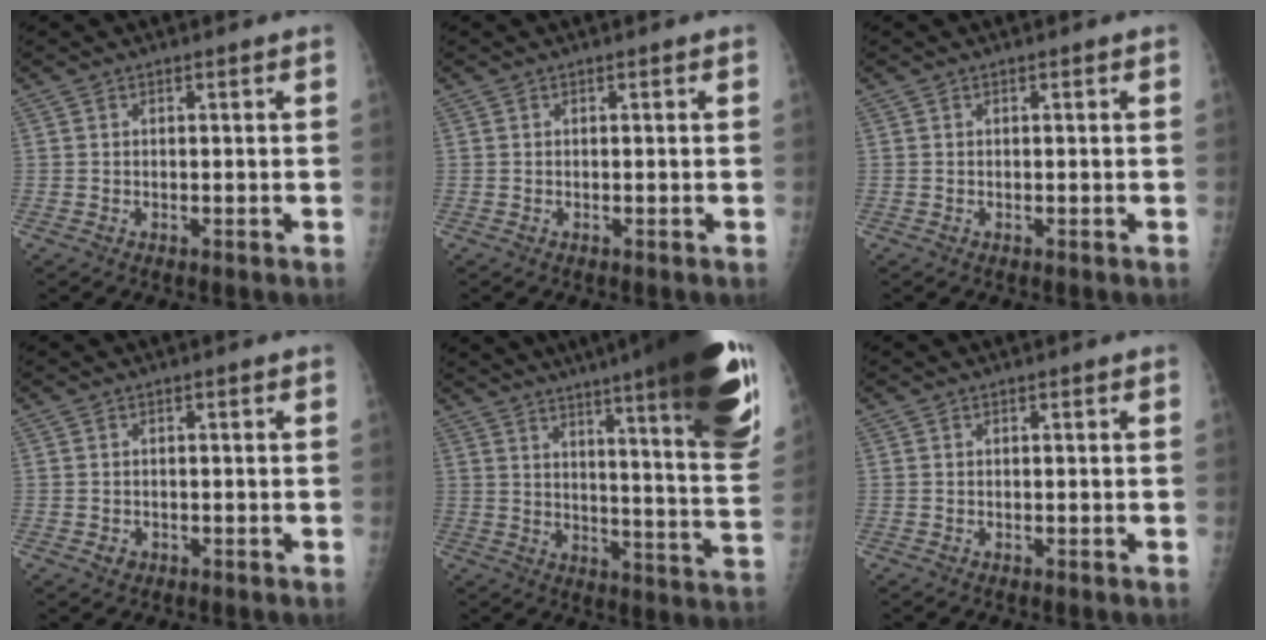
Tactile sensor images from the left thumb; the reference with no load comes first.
{"total": 0.0}
{"total": 0.0}
{"total": 1.2, "force": [-0.6, 1.0, 0.3], "torque": [0.003, 0.003, -0.006]}
{"total": 30.3, "force": [19.3, 3.9, 23.1], "torque": [-0.250, -0.078, 0.258]}
{"total": 0.0}